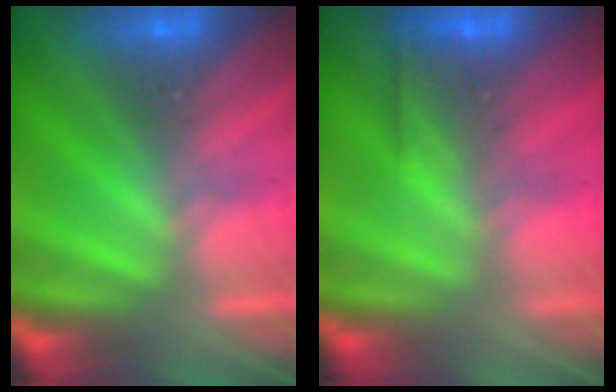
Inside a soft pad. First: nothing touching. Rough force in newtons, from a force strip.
{"total": 2.6}